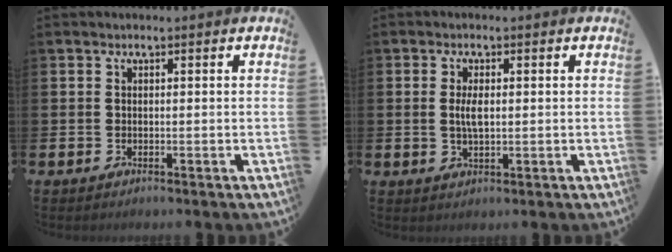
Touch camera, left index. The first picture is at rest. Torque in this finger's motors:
{"motor_torque": [0.72, 0.19, 0.10, 0.06]}